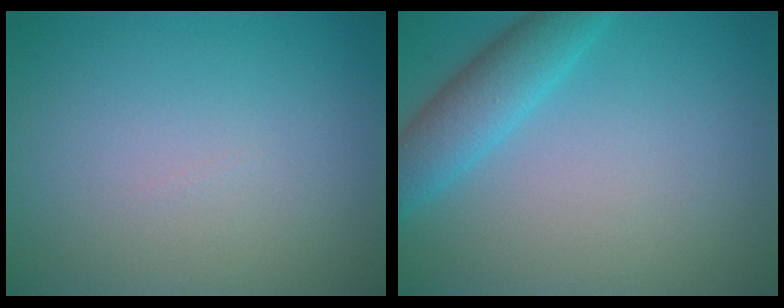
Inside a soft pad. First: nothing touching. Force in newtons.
{"total": 4.0, "press": 4.0, "slide": 0.2}